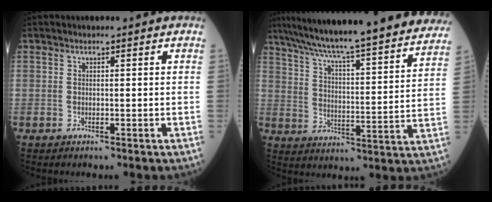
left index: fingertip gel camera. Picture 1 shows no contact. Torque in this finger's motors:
{"motor_torque": [0.34, -0.66, 1.00, 0.21]}